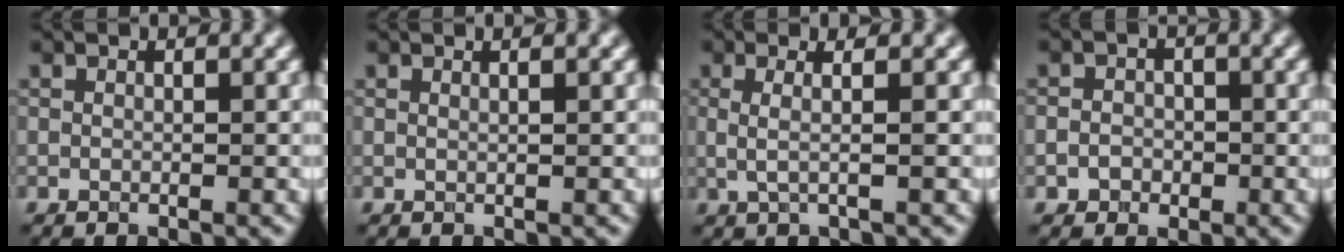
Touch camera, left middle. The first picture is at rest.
{"total": 1.0, "force": [0.5, 0.4, 0.8], "torque": [-0.005, -0.002, -0.002]}
{"total": 2.5, "force": [0.2, 0.8, 2.4], "torque": [-0.044, -0.003, -0.004]}
{"total": 1.9, "force": [-0.6, 1.7, 0.7], "torque": [0.008, -0.001, -0.019]}